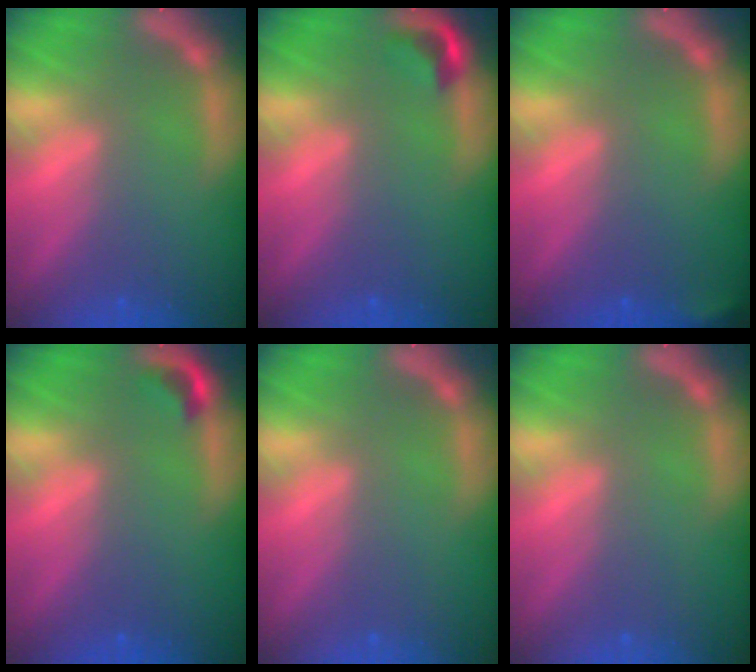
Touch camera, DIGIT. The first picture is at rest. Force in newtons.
{"total": 1.9}
{"total": 1.4}
{"total": 1.4}
{"total": 0.0}
{"total": 0.0}